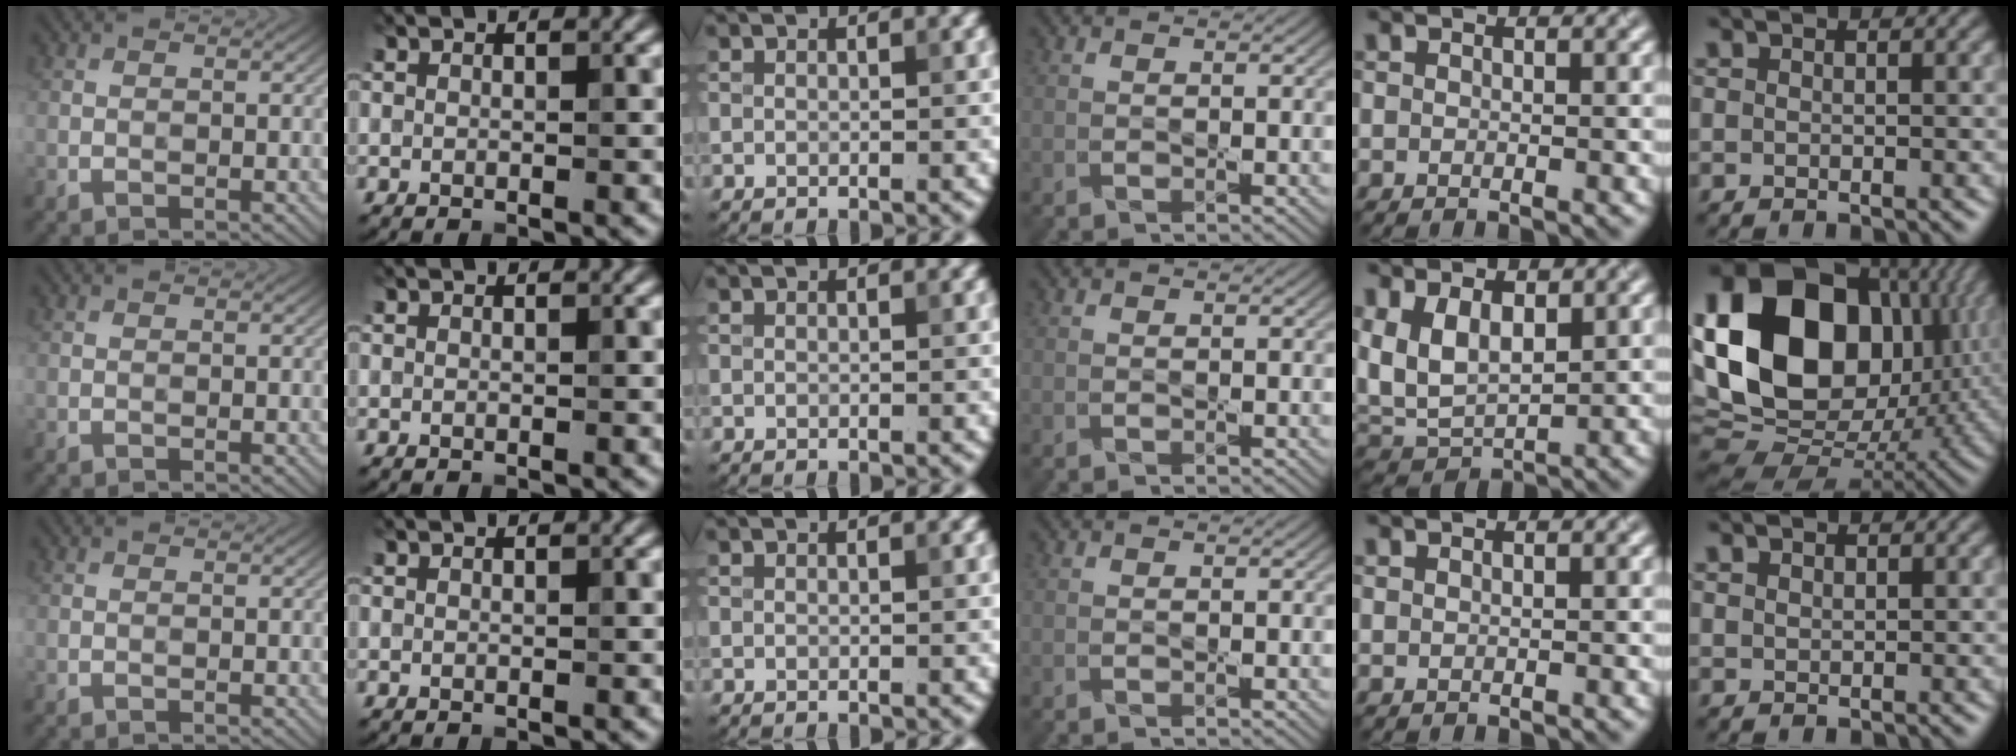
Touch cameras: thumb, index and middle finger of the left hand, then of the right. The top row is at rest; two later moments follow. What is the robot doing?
{"motion": "press", "object": "gel pad"}